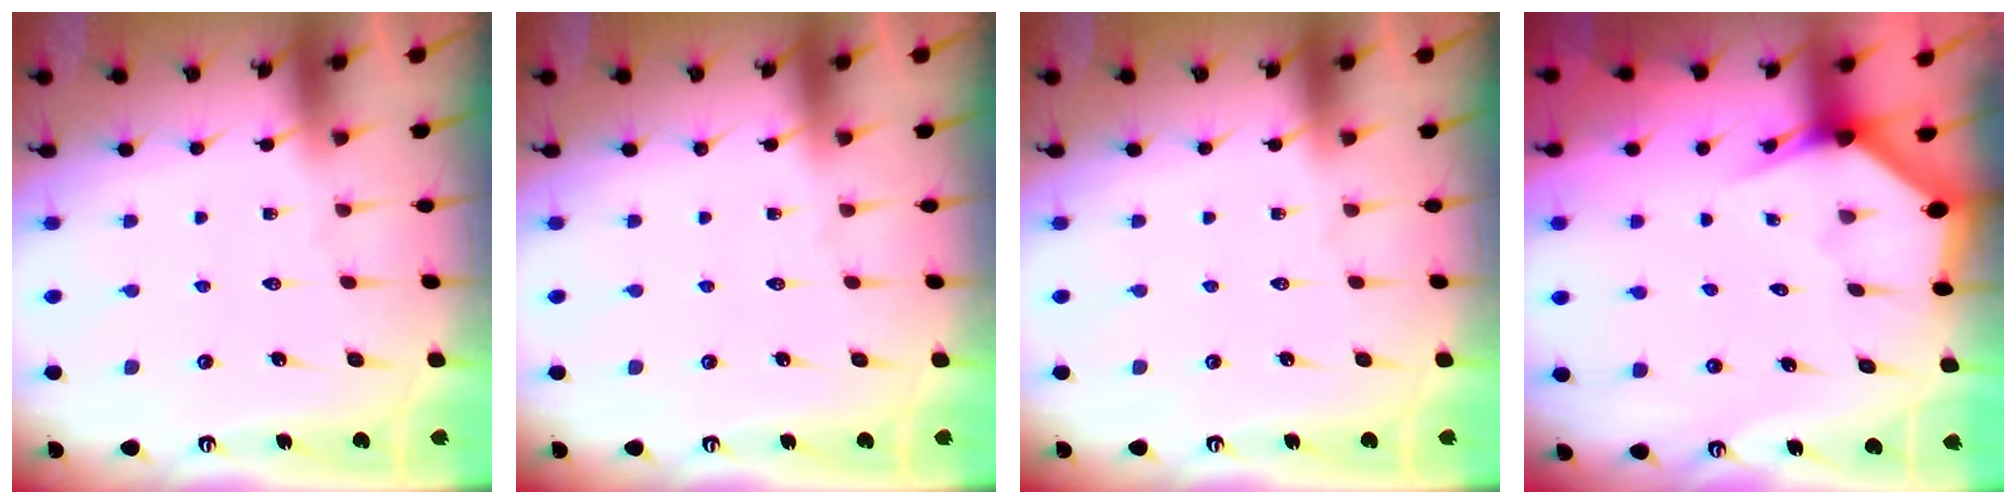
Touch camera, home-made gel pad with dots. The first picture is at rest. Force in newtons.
{"total": 0.0}
{"total": 0.0}
{"total": 2.8, "press": 2.8, "slide": 0.2}